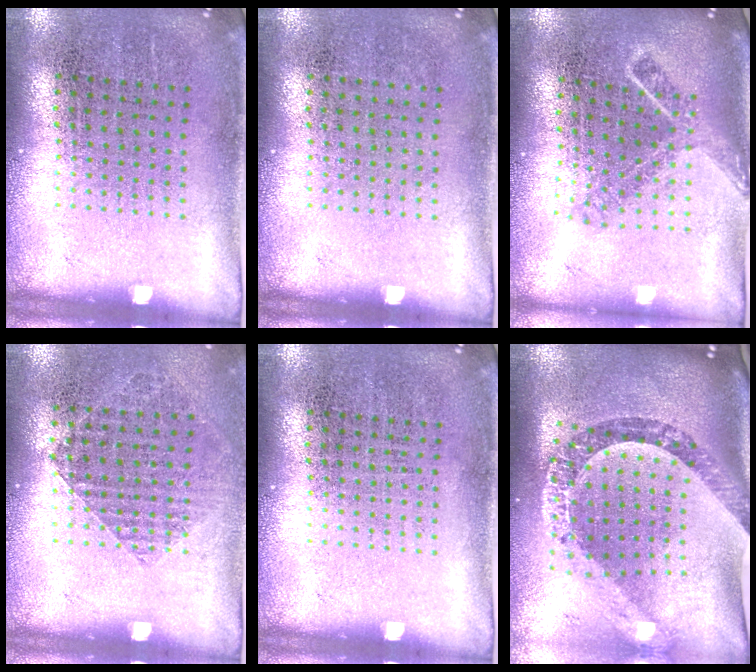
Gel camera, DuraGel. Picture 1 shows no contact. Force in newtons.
{"total": 0.0}
{"total": 1.5, "press": 1.2, "slide": 1.0}
{"total": 0.9, "press": 0.8, "slide": 0.3}
{"total": 0.0}
{"total": 2.8, "press": 2.1, "slide": 1.8}